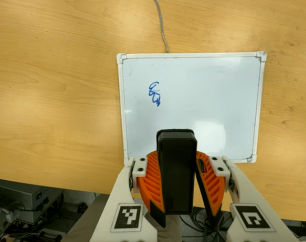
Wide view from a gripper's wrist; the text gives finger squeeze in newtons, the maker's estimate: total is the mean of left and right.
{"total": 10.7, "left": 9.7, "right": 11.8}